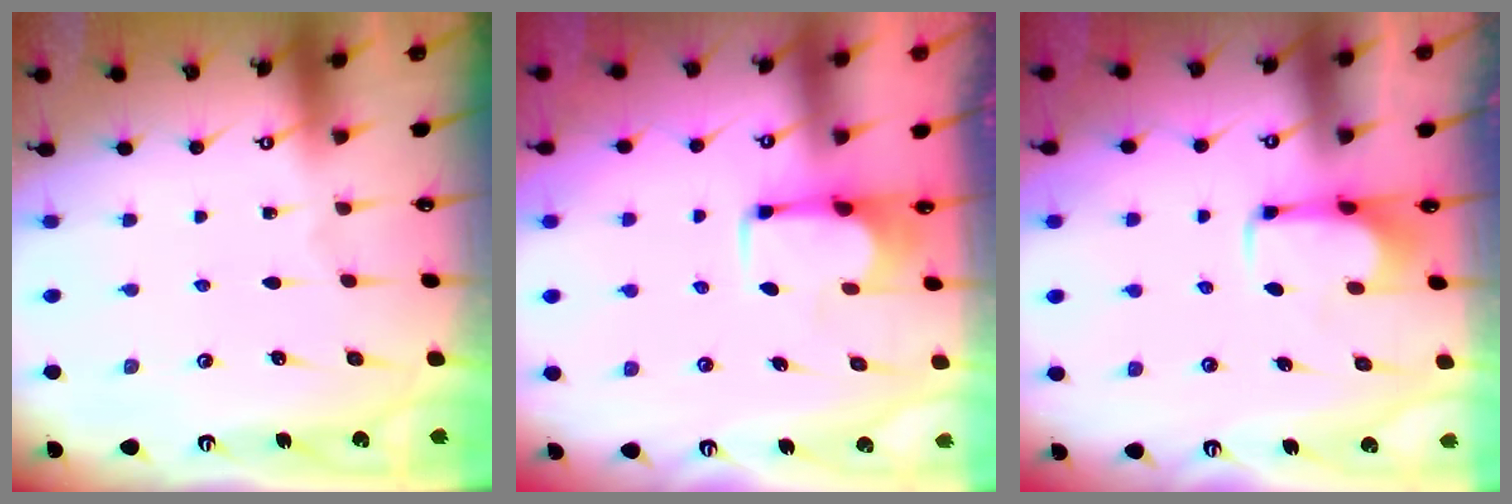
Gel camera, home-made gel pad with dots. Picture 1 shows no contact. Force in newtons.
{"total": 1.9, "press": 1.8, "slide": 0.7}
{"total": 2.0, "press": 1.9, "slide": 0.4}